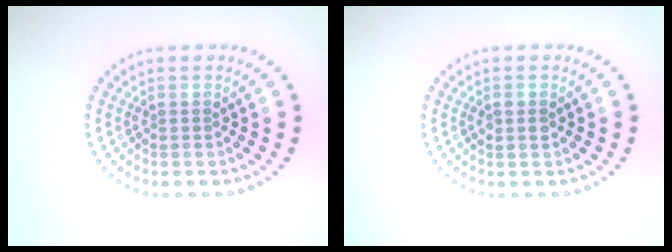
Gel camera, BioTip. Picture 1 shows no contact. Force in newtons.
{"total": 1.3, "press": 1.3, "slide": 0.1}